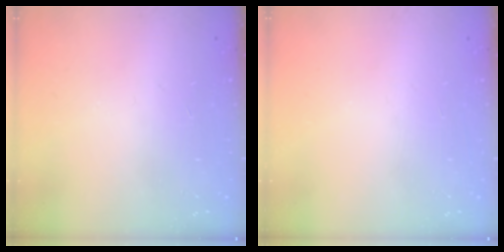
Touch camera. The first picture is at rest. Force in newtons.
{"total": 0.0}